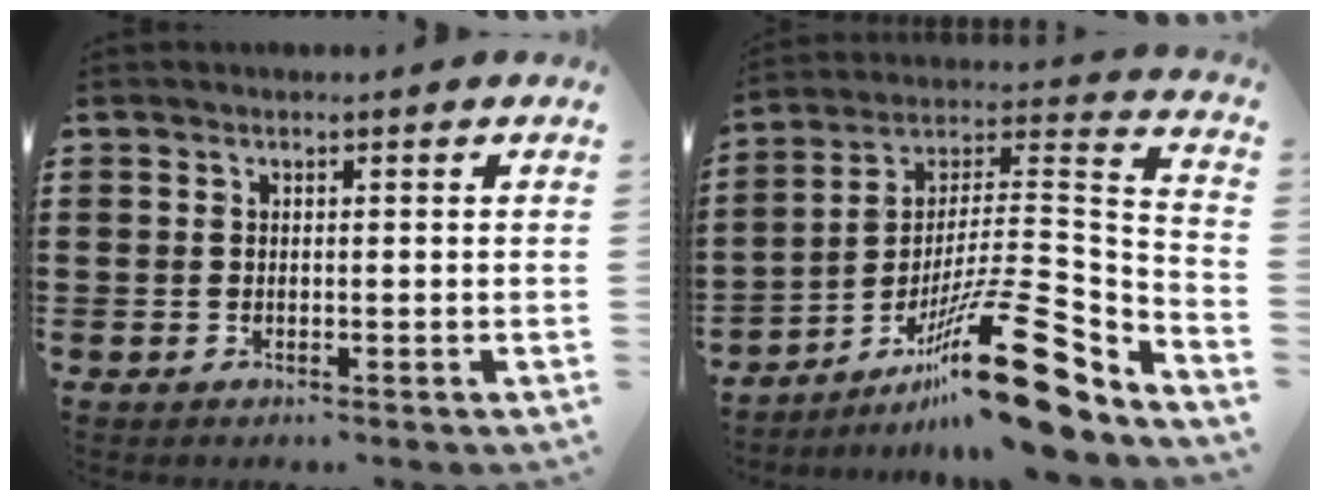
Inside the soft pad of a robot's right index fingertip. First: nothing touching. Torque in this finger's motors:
{"motor_torque": [1.31, -0.83, 0.46, 0.11]}